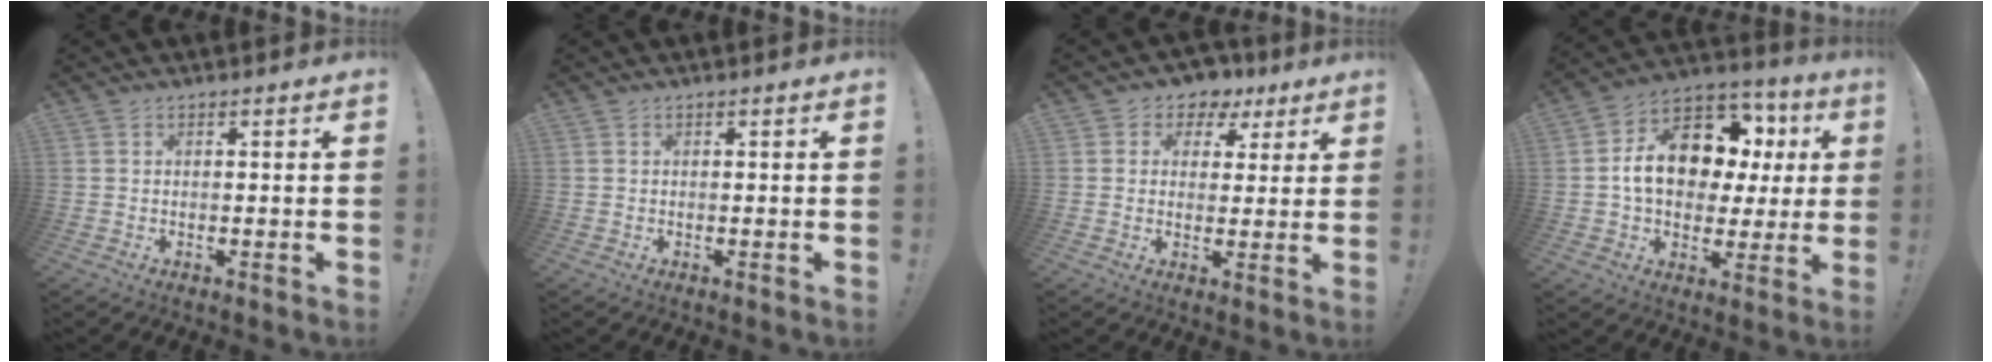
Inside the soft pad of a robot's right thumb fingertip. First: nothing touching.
{"total": 0.0}
{"total": 5.5, "force": [1.7, 5.0, 1.5], "torque": [-0.008, -0.014, 0.032]}
{"total": 17.6, "force": [3.6, 12.6, 11.8], "torque": [-0.175, -0.003, 0.079]}